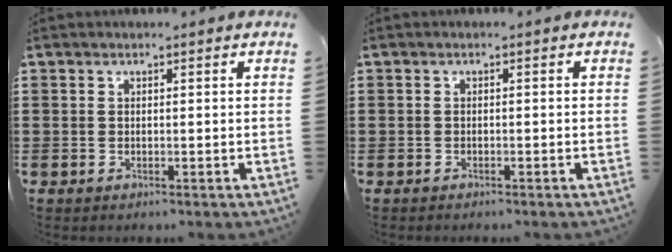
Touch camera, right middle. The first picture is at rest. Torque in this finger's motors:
{"motor_torque": [-0.16, 0.10, -0.01, -0.01]}